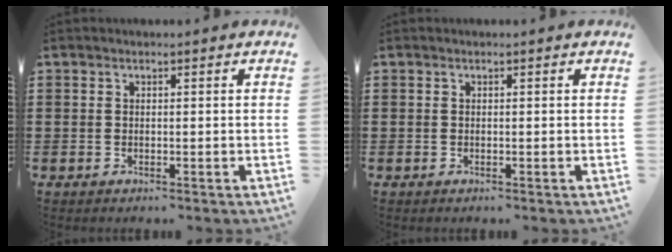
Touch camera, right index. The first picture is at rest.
{"total": 0.0}